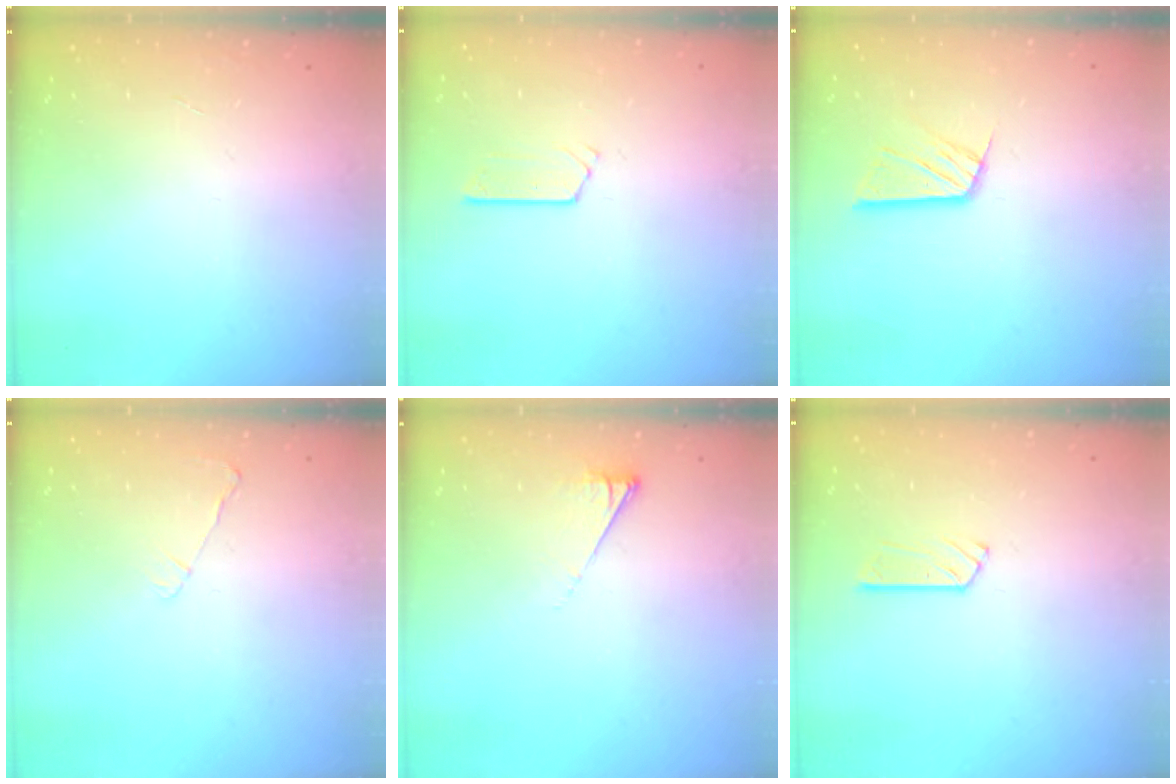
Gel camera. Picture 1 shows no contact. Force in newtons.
{"total": 2.7, "press": 2.7, "slide": 0.2}
{"total": 10.3, "press": 10.3, "slide": 0.9}
{"total": 2.6, "press": 2.6, "slide": 0.5}
{"total": 4.1, "press": 4.0, "slide": 0.6}
{"total": 5.5, "press": 5.5, "slide": 0.4}